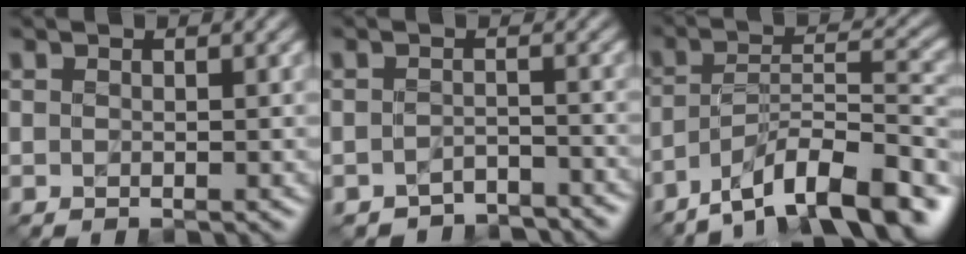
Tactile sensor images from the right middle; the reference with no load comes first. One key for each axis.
{"total": 3.3, "fx": -3.1, "fy": 0.9, "fz": 0.4, "tx": -0.006, "ty": -0.004, "tz": -0.045}
{"total": 11.8, "fx": -8.6, "fy": 3.1, "fz": 7.5, "tx": -0.113, "ty": 0.017, "tz": -0.155}